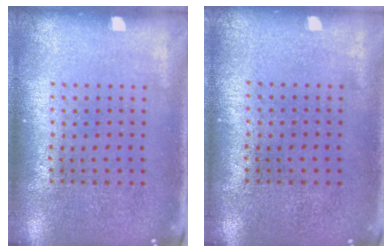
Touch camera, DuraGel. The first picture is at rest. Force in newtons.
{"total": 0.0}